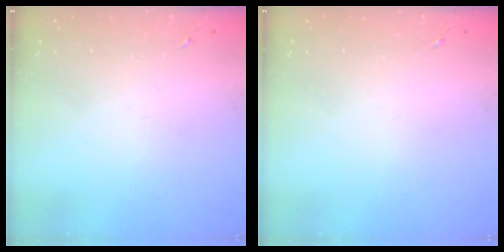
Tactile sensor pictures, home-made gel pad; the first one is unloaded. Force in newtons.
{"total": 0.0}